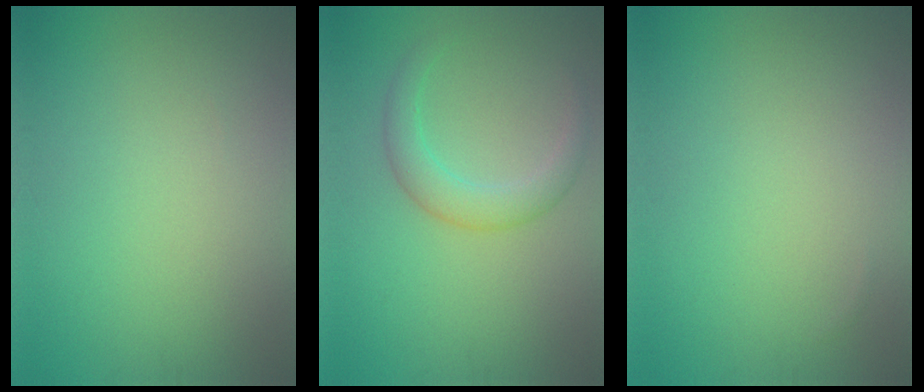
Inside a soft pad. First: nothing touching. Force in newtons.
{"total": 3.0, "press": 3.0, "slide": 0.1}
{"total": 0.0}